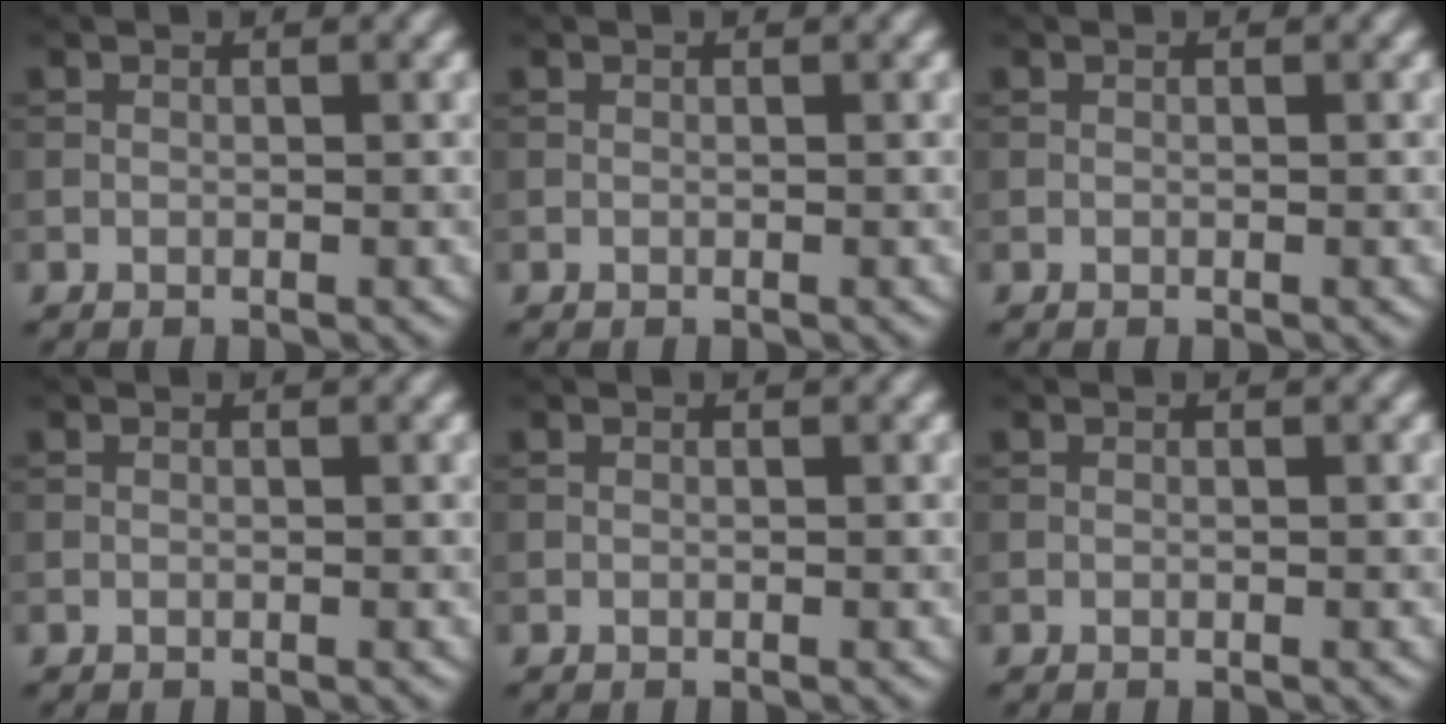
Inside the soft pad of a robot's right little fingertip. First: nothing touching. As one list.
[{"total": 0.0}, {"total": 0.0}, {"total": 0.0}, {"total": 0.0}, {"total": 0.0}]